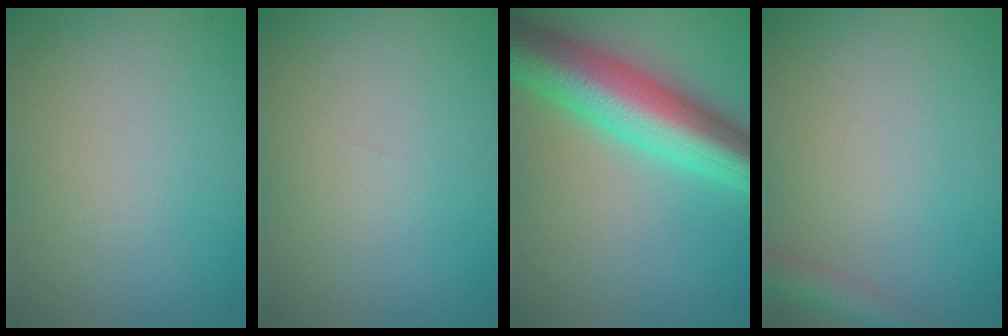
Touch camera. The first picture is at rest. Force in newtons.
{"total": 0.0}
{"total": 10.2, "press": 10.2, "slide": 0.3}
{"total": 2.4, "press": 2.4, "slide": 0.1}